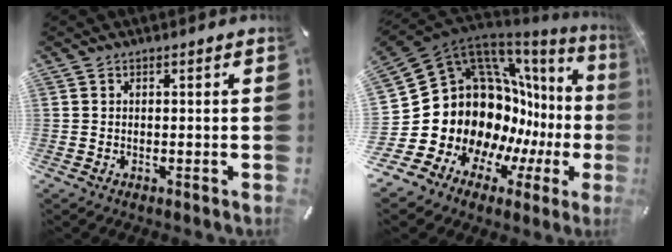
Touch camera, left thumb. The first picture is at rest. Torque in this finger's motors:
{"motor_torque": [0.35, 3.56, 1.51, 1.26, 0.15]}